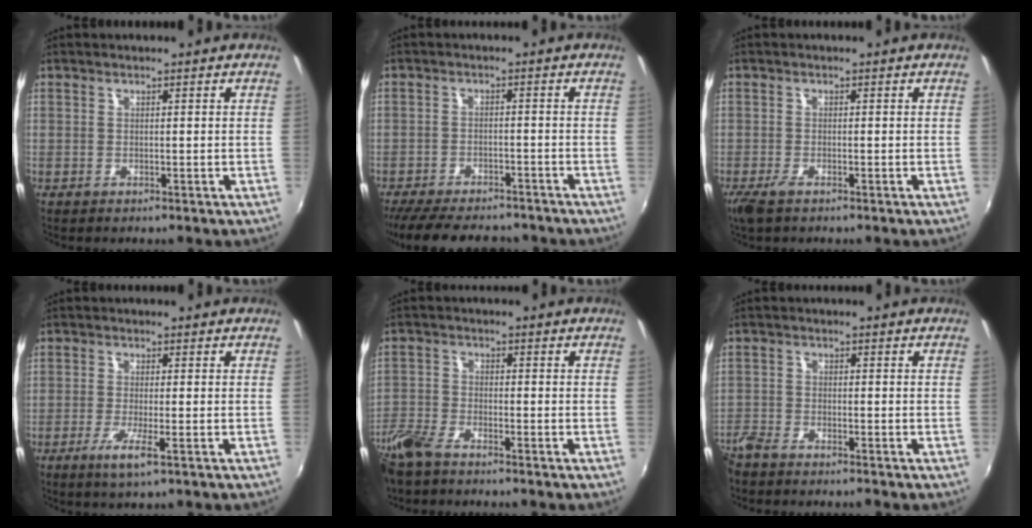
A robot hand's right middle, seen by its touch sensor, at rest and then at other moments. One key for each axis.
{"total": 15.4, "fx": -12.9, "fy": 5.0, "fz": 6.8, "tx": -0.149, "ty": -0.020, "tz": -0.192}
{"total": 2.7, "fx": -1.9, "fy": 0.7, "fz": 1.8, "tx": -0.045, "ty": -0.009, "tz": -0.038}
{"total": 4.5, "fx": -2.2, "fy": 0.1, "fz": 3.9, "tx": -0.084, "ty": -0.014, "tz": -0.043}
{"total": 7.2, "fx": -5.9, "fy": 2.1, "fz": 3.6, "tx": -0.095, "ty": -0.016, "tz": -0.124}
{"total": 4.5, "fx": -4.2, "fy": 1.0, "fz": 1.5, "tx": -0.047, "ty": -0.015, "tz": -0.086}